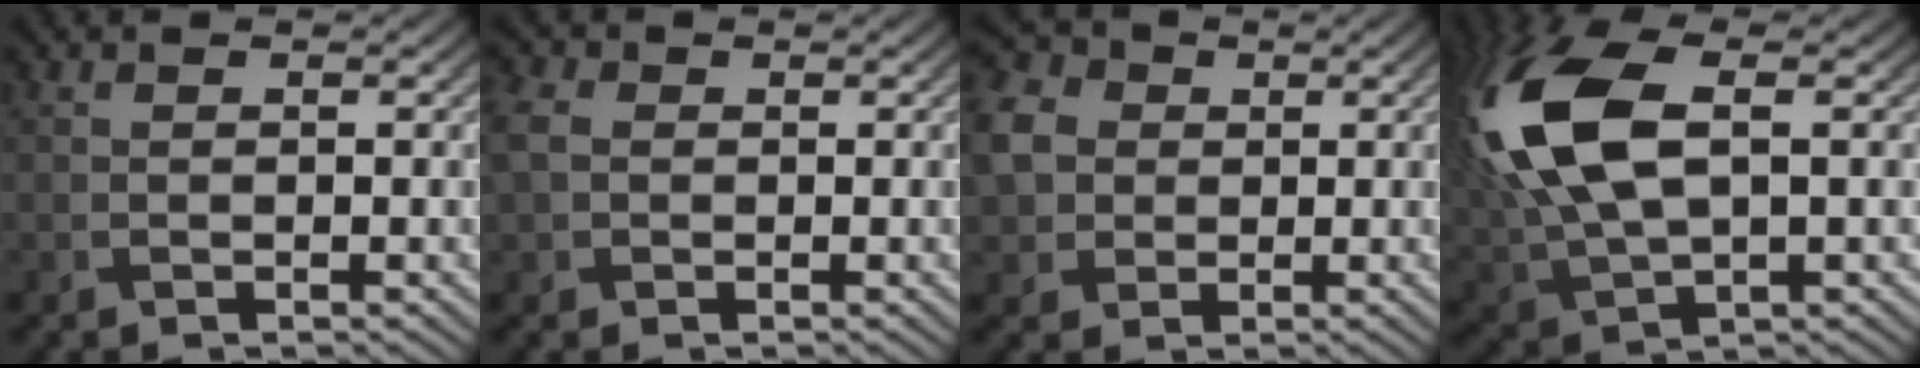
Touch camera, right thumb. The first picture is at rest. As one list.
[{"total": 4.2, "force": [0.5, 3.2, 2.6], "torque": [-0.089, 0.008, 0.005]}, {"total": 7.0, "force": [0.8, 6.0, 3.6], "torque": [-0.114, 0.011, 0.008]}, {"total": 15.1, "force": [3.1, 7.5, 12.7], "torque": [-0.318, 0.004, 0.061]}]